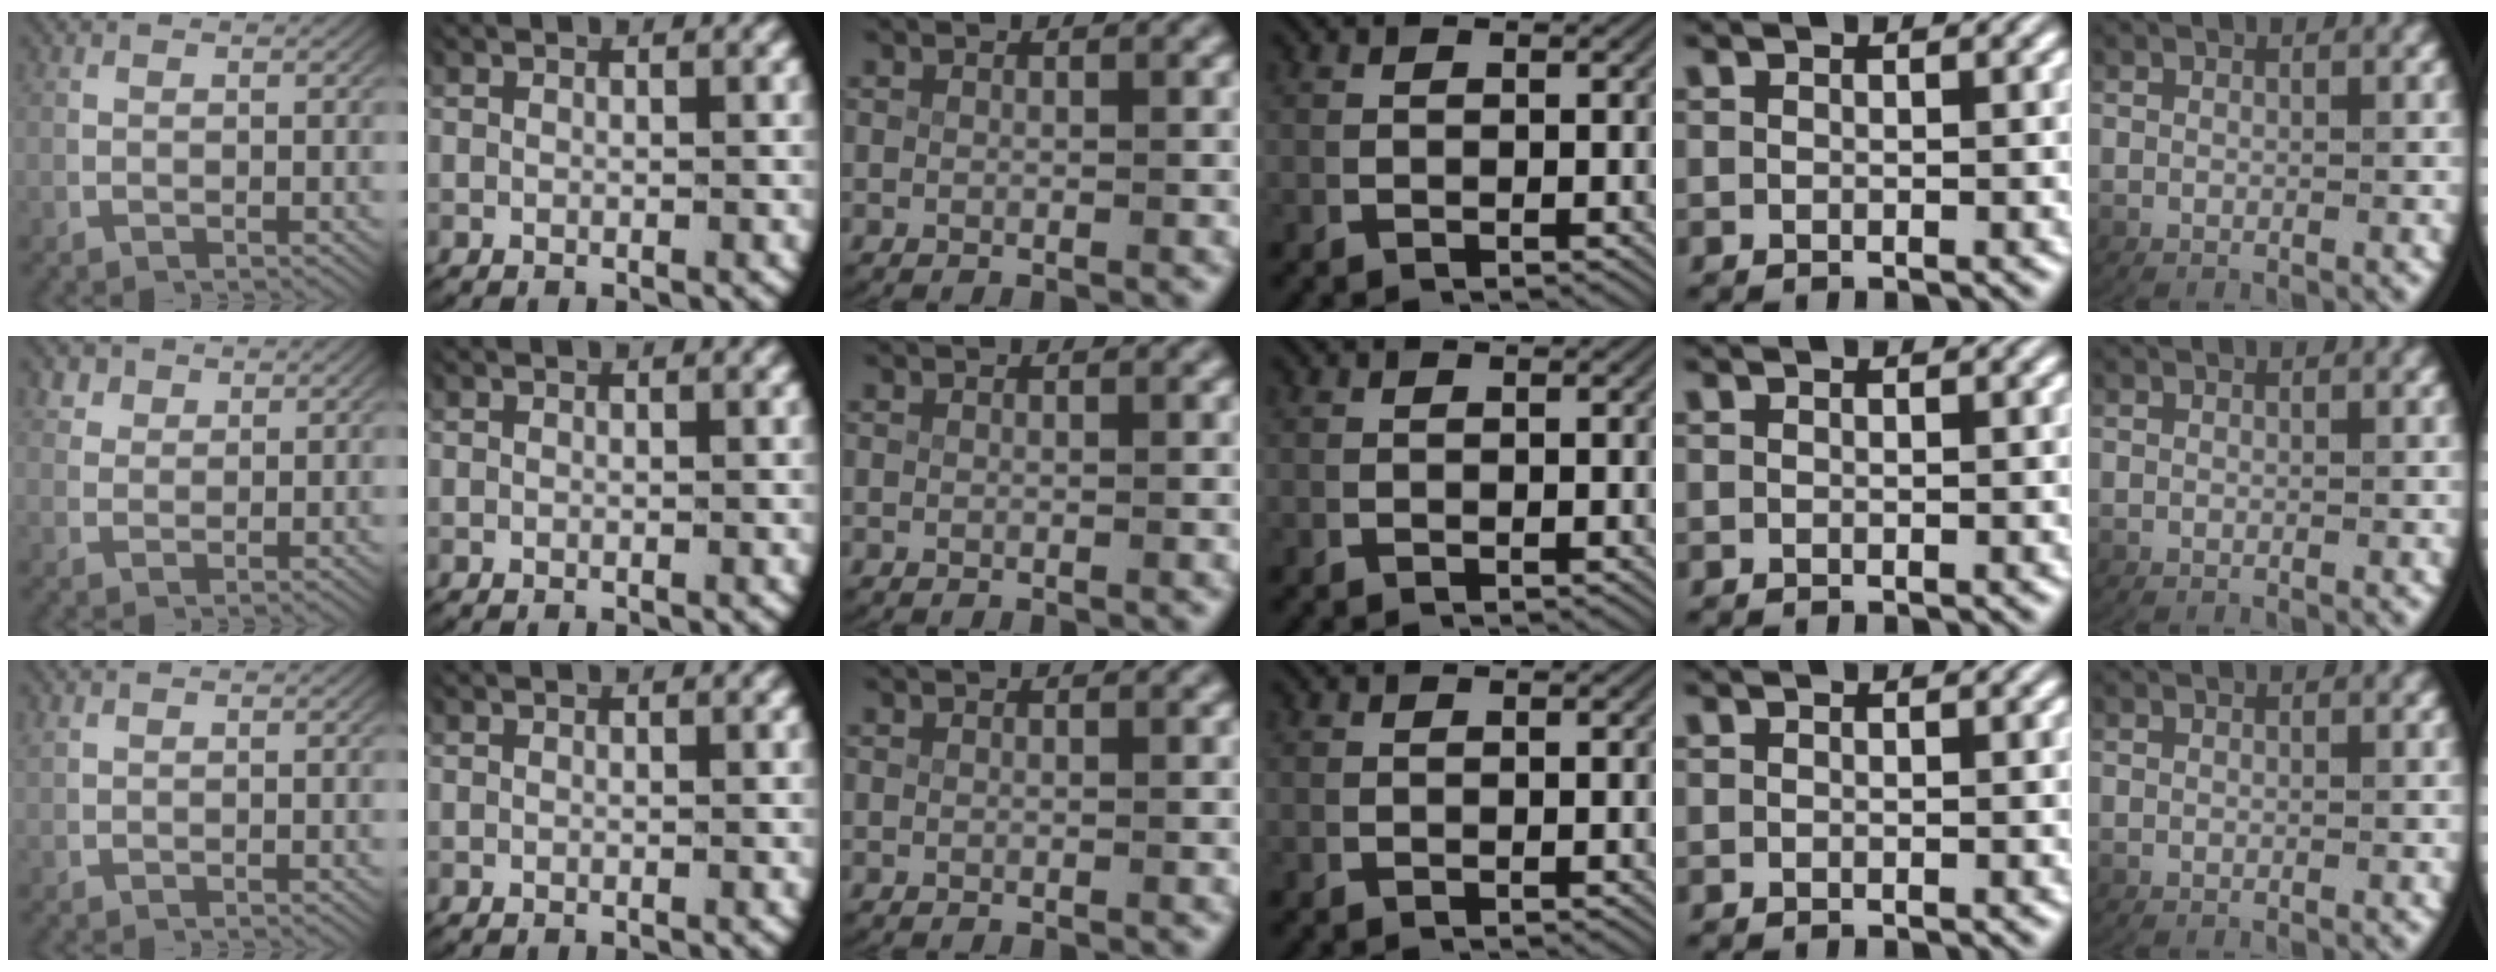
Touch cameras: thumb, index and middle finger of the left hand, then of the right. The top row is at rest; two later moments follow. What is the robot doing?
{"motion": "lift_and_place", "object": "paper"}